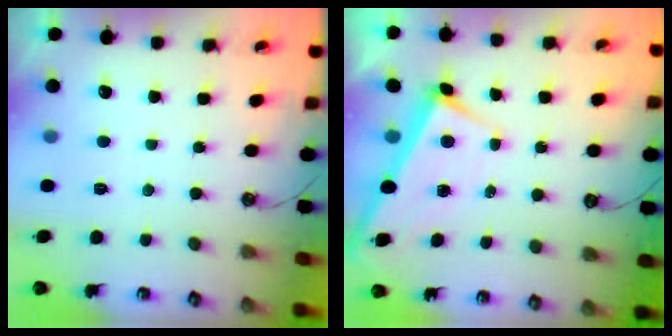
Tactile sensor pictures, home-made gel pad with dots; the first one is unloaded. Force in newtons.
{"total": 2.9, "press": 2.9, "slide": 0.0}